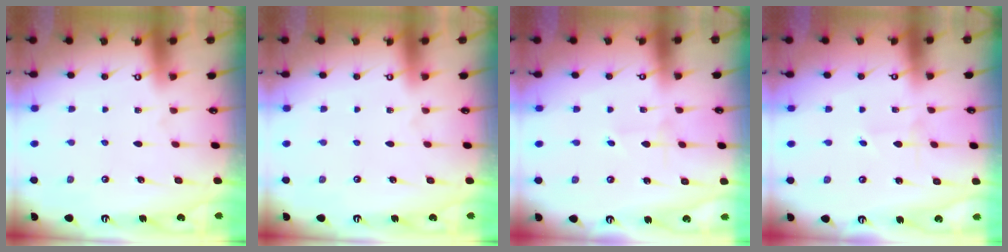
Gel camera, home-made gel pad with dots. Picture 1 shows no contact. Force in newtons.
{"total": 0.0}
{"total": 0.8, "press": 0.8, "slide": 0.0}
{"total": 0.8, "press": 0.8, "slide": 0.0}